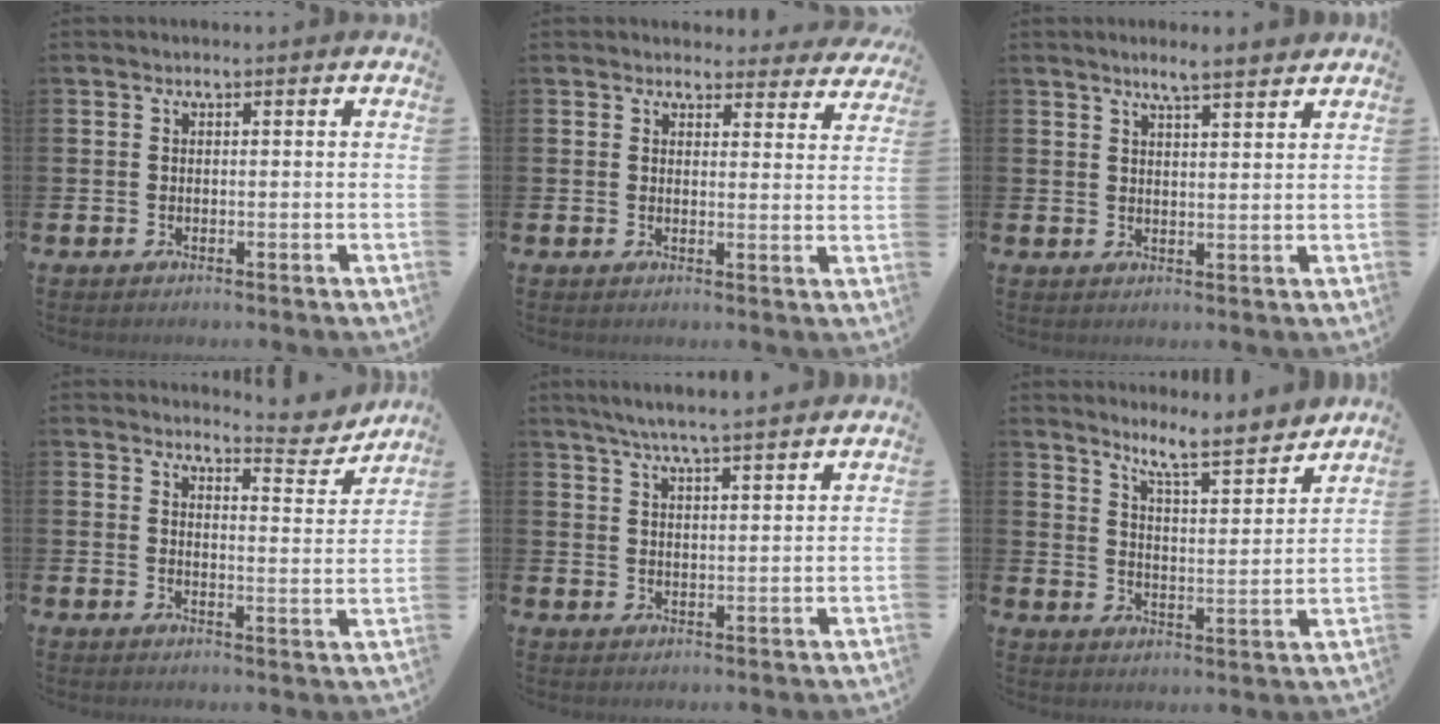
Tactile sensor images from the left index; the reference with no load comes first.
{"total": 3.2, "force": [3.0, 1.1, 0.0], "torque": [0.007, -0.022, 0.050]}
{"total": 4.2, "force": [3.9, 0.0, 1.5], "torque": [-0.028, -0.017, 0.066]}
{"total": 4.7, "force": [4.6, 0.6, 1.0], "torque": [-0.009, -0.035, 0.073]}
{"total": 5.5, "force": [5.3, -0.2, 1.7], "torque": [-0.046, -0.020, 0.093]}
{"total": 7.5, "force": [7.1, 0.5, 2.5], "torque": [-0.063, -0.055, 0.121]}